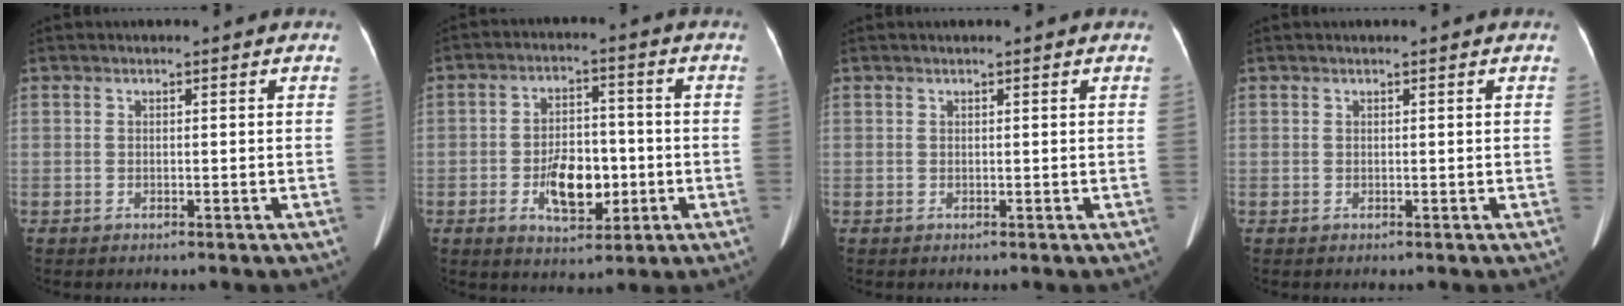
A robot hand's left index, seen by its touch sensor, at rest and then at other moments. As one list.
[{"total": 8.0, "force": [-2.2, 3.9, 6.7], "torque": [-0.127, 0.002, -0.034]}, {"total": 1.1, "force": [1.0, -0.1, 0.5], "torque": [-0.008, 0.016, 0.015]}, {"total": 0.7, "force": [0.6, -0.1, 0.3], "torque": [-0.004, 0.010, 0.010]}]